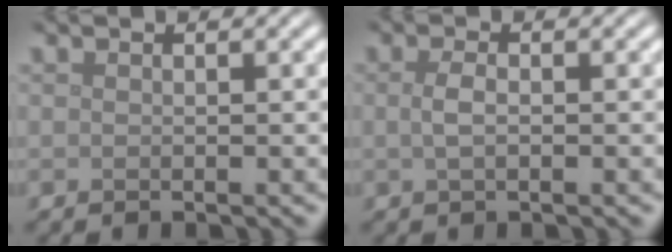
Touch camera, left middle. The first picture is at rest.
{"total": 1.5, "force": [0.0, 0.7, 1.4], "torque": [-0.031, 0.000, -0.001]}